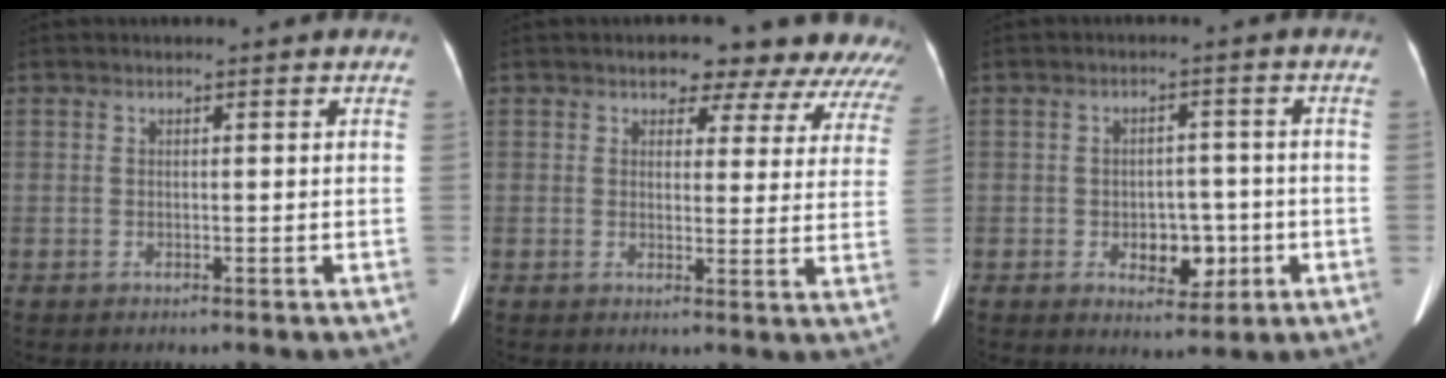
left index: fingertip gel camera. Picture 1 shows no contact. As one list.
[{"total": 12.8, "force": [10.8, 5.5, 3.8], "torque": [-0.001, -0.009, 0.095]}, {"total": 5.6, "force": [-1.5, 3.6, 3.9], "torque": [-0.054, 0.009, -0.011]}]